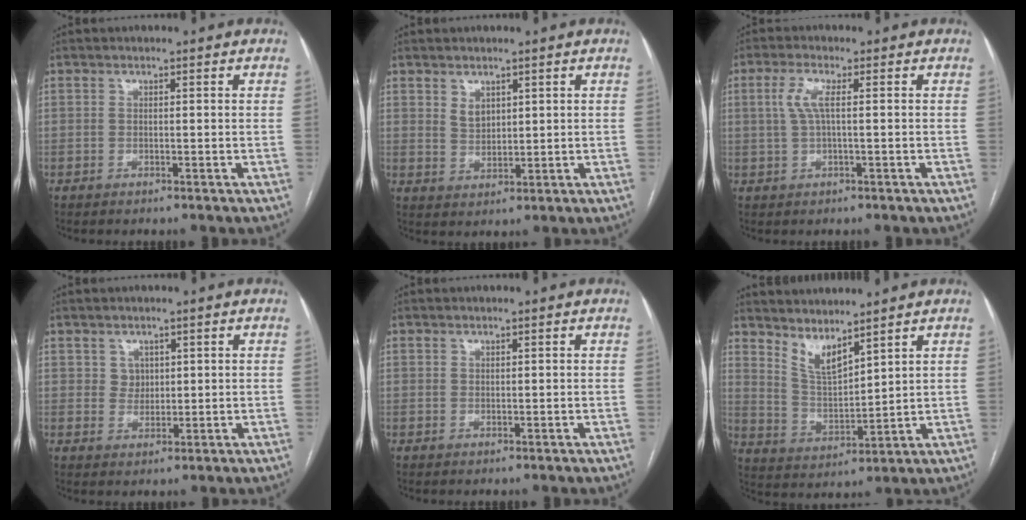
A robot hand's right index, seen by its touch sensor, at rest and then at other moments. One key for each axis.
{"total": 2.8, "fx": 1.6, "fy": 1.9, "fz": 1.5, "tx": -0.027, "ty": -0.002, "tz": 0.040}
{"total": 3.6, "fx": 0.7, "fy": 0.7, "fz": 3.5, "tx": -0.078, "ty": 0.011, "tz": 0.016}
{"total": 2.4, "fx": 1.0, "fy": 2.1, "fz": 0.5, "tx": -0.004, "ty": -0.001, "tz": 0.019}
{"total": 0.0}
{"total": 6.1, "fx": 5.2, "fy": 1.0, "fz": 3.0, "tx": -0.068, "ty": -0.012, "tz": 0.116}